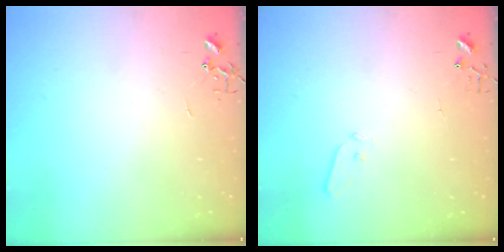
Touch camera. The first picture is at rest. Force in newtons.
{"total": 4.0, "press": 3.9, "slide": 0.6}